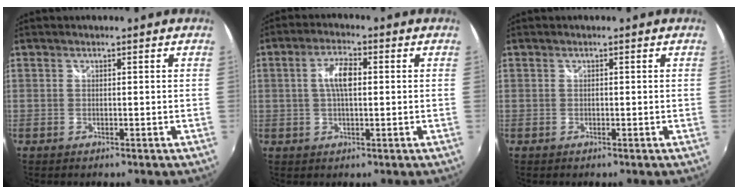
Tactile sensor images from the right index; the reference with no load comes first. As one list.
[{"total": 5.2, "force": [0.7, 1.9, 4.8], "torque": [-0.092, 0.011, 0.010]}, {"total": 0.0}]